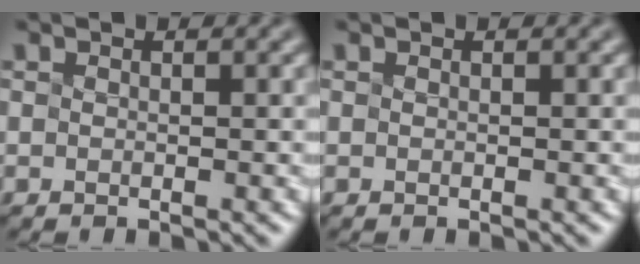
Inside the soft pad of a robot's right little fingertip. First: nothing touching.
{"total": 0.0}